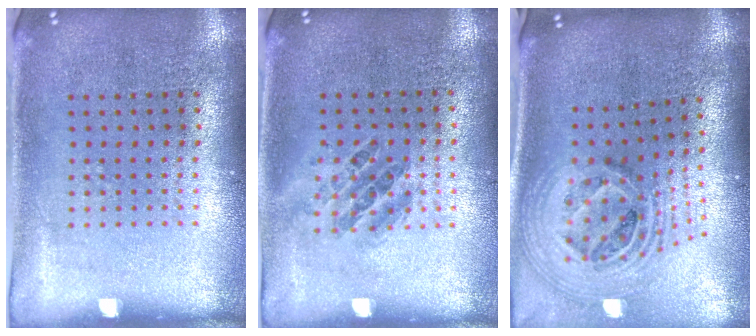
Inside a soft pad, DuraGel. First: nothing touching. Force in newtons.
{"total": 0.8, "press": 0.7, "slide": 0.4}
{"total": 2.8, "press": 2.0, "slide": 1.9}